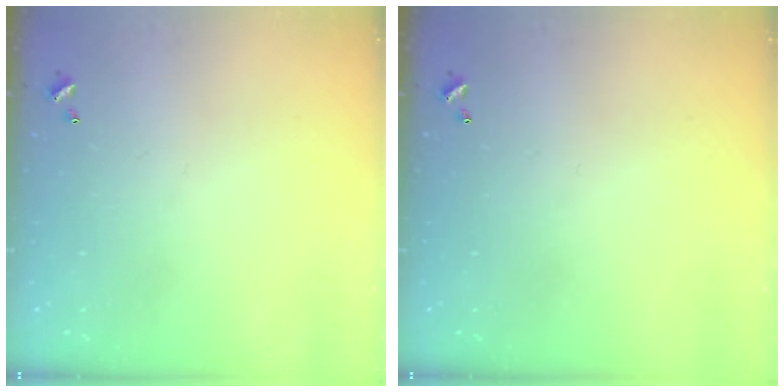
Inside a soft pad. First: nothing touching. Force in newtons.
{"total": 0.0}